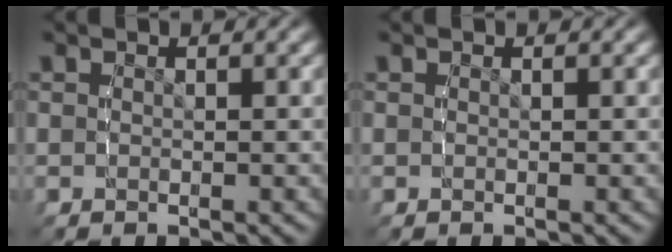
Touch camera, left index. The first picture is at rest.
{"total": 0.0}